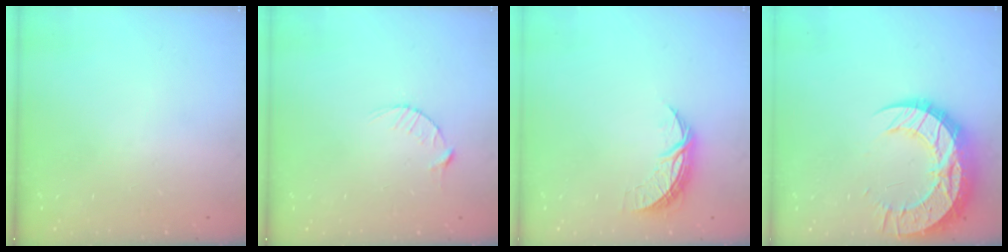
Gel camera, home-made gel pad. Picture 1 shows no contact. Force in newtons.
{"total": 2.9, "press": 2.9, "slide": 0.4}
{"total": 6.8, "press": 6.8, "slide": 0.5}
{"total": 17.5, "press": 17.4, "slide": 1.4}